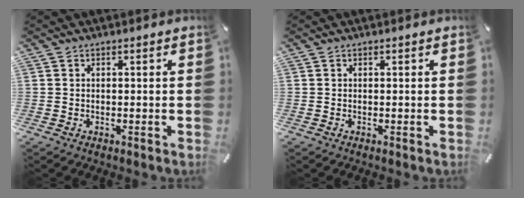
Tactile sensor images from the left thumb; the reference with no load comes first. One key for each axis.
{"total": 0.0}